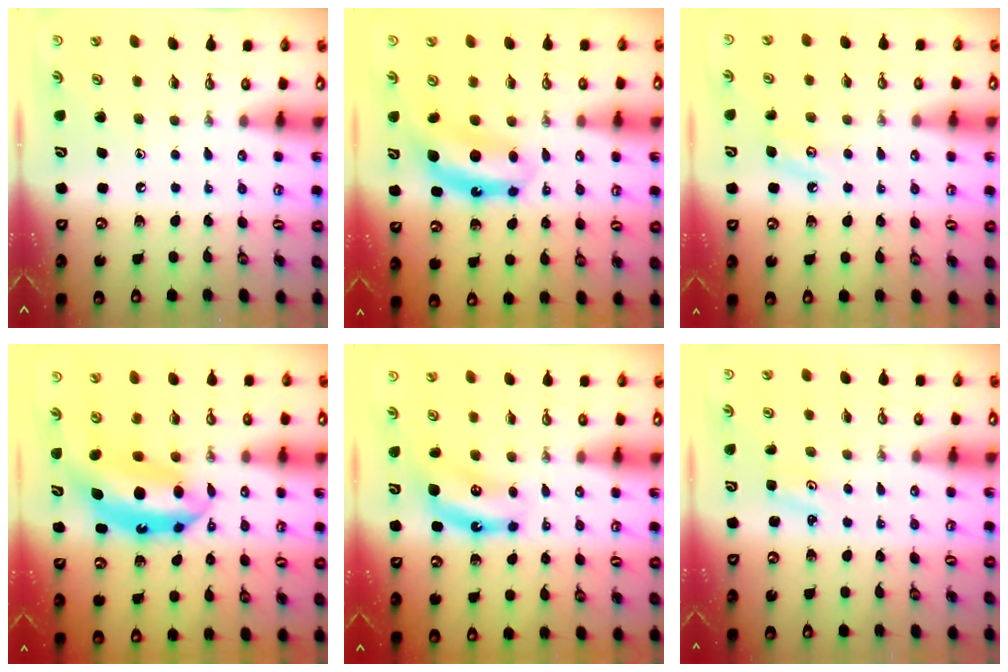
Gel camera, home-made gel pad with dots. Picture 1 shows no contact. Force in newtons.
{"total": 7.6, "press": 7.6, "slide": 0.6}
{"total": 5.9, "press": 5.8, "slide": 0.8}
{"total": 9.4, "press": 9.3, "slide": 0.9}
{"total": 6.9, "press": 6.9, "slide": 0.5}
{"total": 2.1, "press": 2.1, "slide": 0.3}